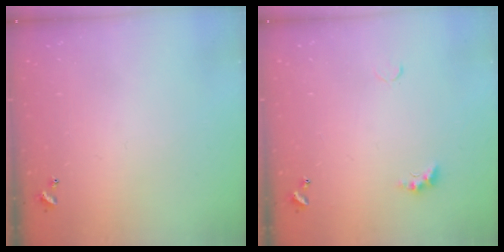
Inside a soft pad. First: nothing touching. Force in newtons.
{"total": 2.6, "press": 2.5, "slide": 0.7}